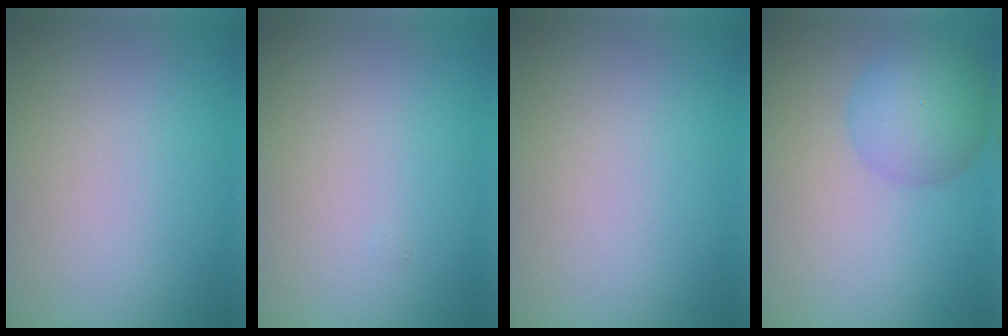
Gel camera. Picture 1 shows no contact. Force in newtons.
{"total": 0.0}
{"total": 0.0}
{"total": 4.9, "press": 4.9, "slide": 0.1}